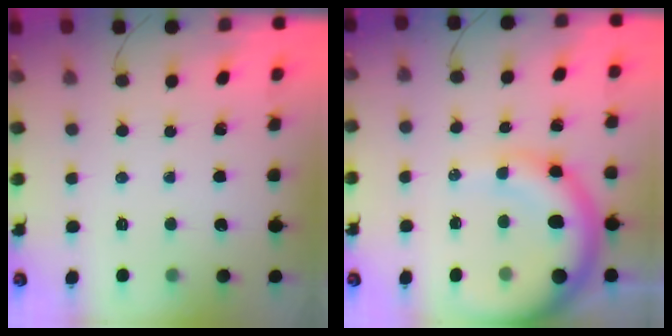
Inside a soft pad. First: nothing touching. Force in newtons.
{"total": 12.0, "press": 11.6, "slide": 3.0}